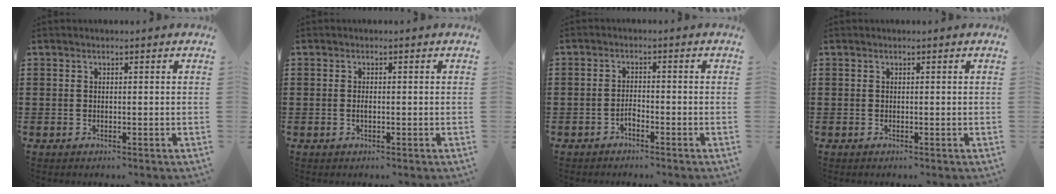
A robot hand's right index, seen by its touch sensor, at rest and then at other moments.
{"total": 0.8, "force": [-0.2, 0.2, 0.8], "torque": [-0.016, -0.004, -0.002]}
{"total": 1.6, "force": [-1.3, 0.6, 0.6], "torque": [-0.016, 0.002, -0.027]}
{"total": 0.0}